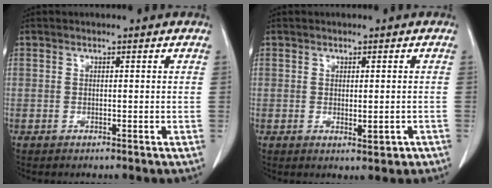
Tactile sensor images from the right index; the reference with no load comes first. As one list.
[{"total": 2.4, "force": [-0.7, 0.9, 2.2], "torque": [-0.032, -0.006, -0.003]}]